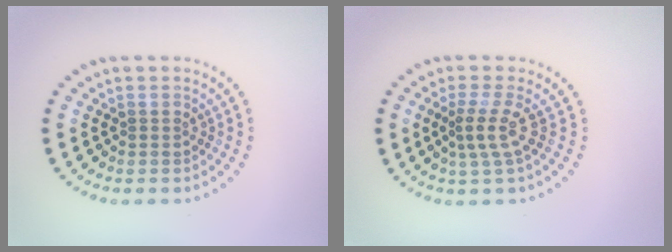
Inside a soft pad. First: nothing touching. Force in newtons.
{"total": 2.5, "press": 1.7, "slide": 1.8}